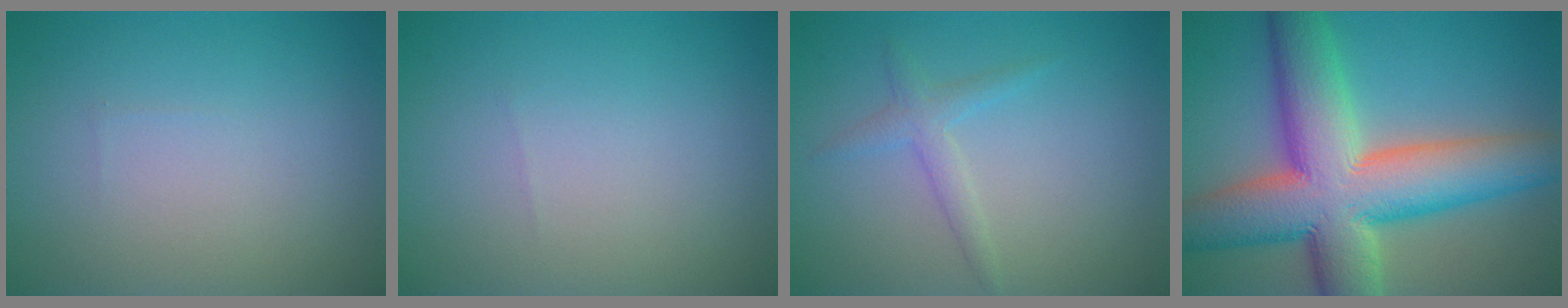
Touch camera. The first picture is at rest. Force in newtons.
{"total": 0.0}
{"total": 1.7, "press": 1.7, "slide": 0.1}
{"total": 13.9, "press": 13.9, "slide": 0.7}